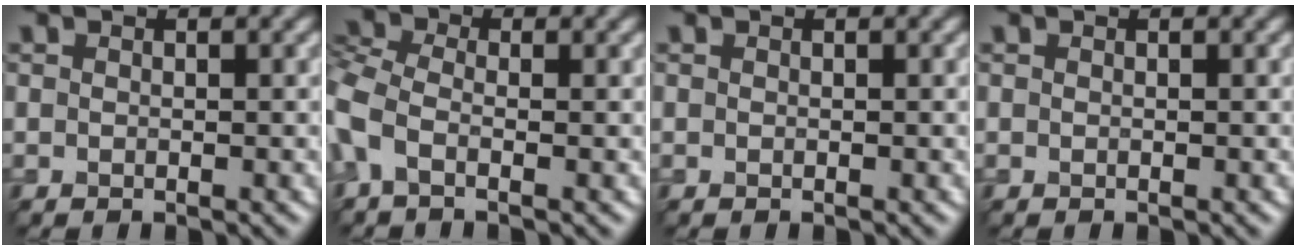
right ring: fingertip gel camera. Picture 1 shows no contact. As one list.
[{"total": 3.9, "force": [-1.1, 2.2, 3.0], "torque": [-0.082, 0.002, -0.044]}, {"total": 0.0}, {"total": 0.0}]